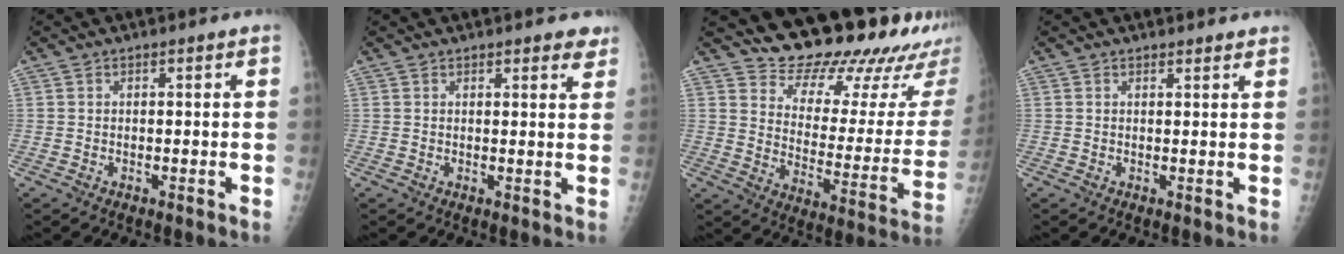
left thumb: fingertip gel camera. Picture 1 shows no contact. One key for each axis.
{"total": 3.5, "fx": 2.8, "fy": 1.3, "fz": 1.7, "tx": 0.004, "ty": -0.010, "tz": 0.030}
{"total": 24.9, "fx": 21.5, "fy": 6.9, "fz": 10.4, "tx": -0.111, "ty": -0.163, "tz": 0.279}
{"total": 1.8, "fx": 1.7, "fy": 0.5, "fz": 0.3, "tx": 0.002, "ty": -0.007, "tz": 0.019}